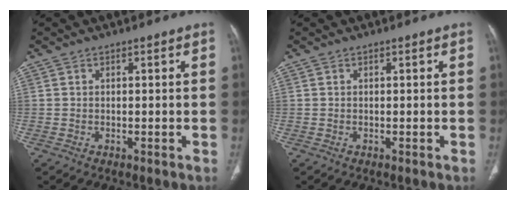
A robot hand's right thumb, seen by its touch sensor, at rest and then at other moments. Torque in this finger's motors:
{"motor_torque": [-0.02, 0.02, 0.02, 0.02, 0.00]}